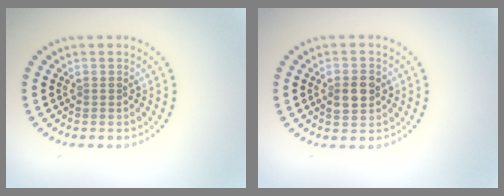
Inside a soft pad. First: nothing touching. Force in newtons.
{"total": 2.8, "press": 2.8, "slide": 0.1}